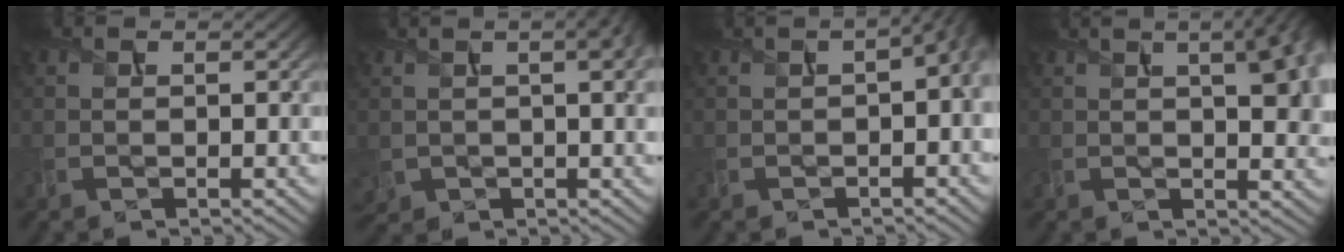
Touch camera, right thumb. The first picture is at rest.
{"total": 7.8, "force": [1.7, 4.2, 6.4], "torque": [-0.116, 0.003, 0.039]}
{"total": 5.6, "force": [-0.3, 2.1, 5.2], "torque": [-0.064, 0.002, 0.002]}
{"total": 11.7, "force": [3.2, 5.1, 10.1], "torque": [-0.131, 0.038, 0.039]}